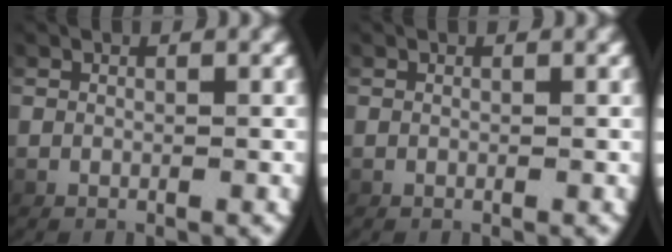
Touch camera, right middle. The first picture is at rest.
{"total": 0.0}